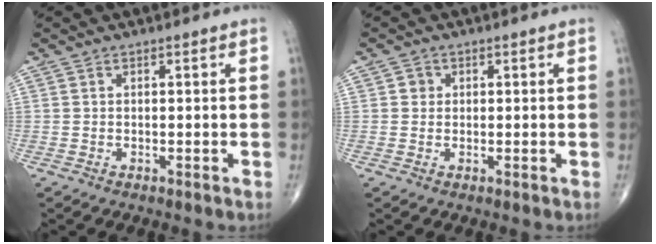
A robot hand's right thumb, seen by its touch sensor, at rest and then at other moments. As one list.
[{"total": 1.5, "force": [0.3, 1.4, 0.3], "torque": [0.001, 0.001, 0.002]}]